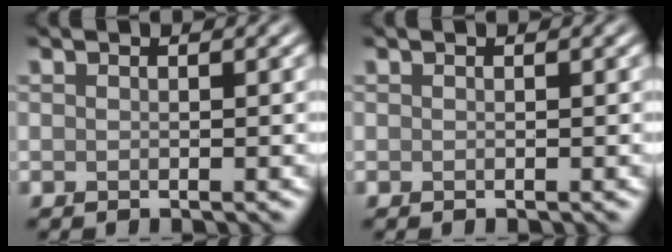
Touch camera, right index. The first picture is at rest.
{"total": 0.0}